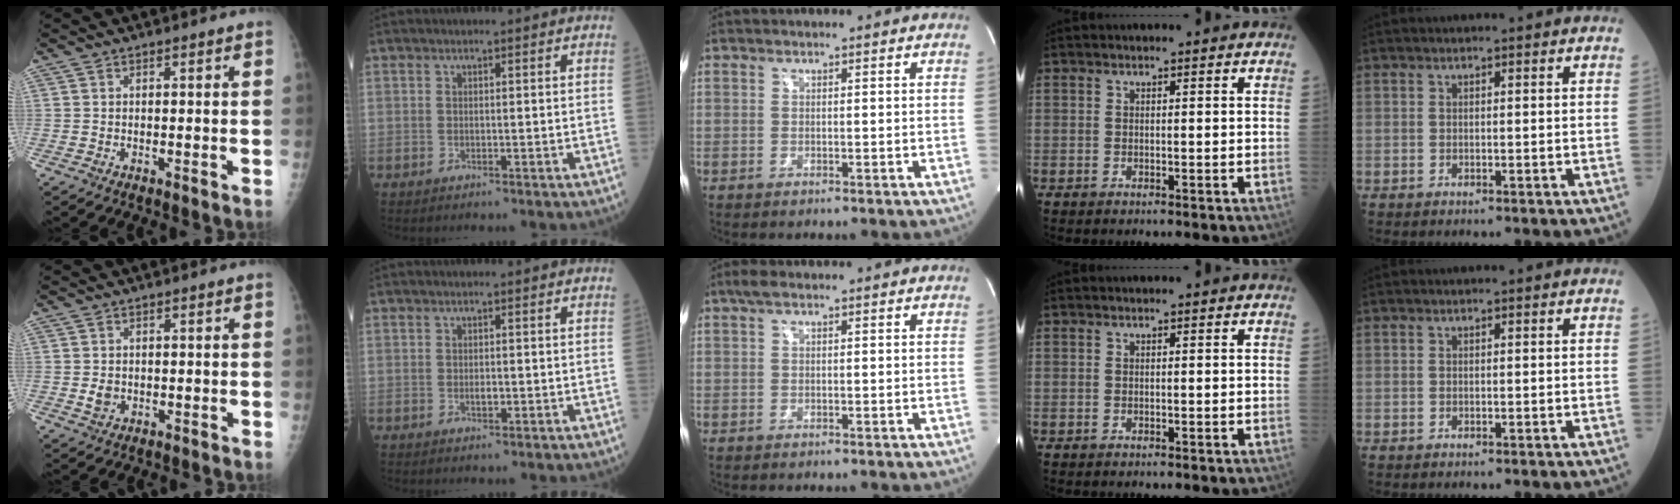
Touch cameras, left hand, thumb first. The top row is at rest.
{"thumb": {"total": 2.3, "force": [-0.2, 1.9, 1.2], "torque": [-0.016, 0.000, 0.000]}, "index": {"total": 1.0, "force": [0.0, 0.5, 0.8], "torque": [-0.016, -0.001, 0.000]}, "middle": {"total": 1.9, "force": [1.2, 0.6, 1.4], "torque": [-0.034, 0.021, 0.020]}}